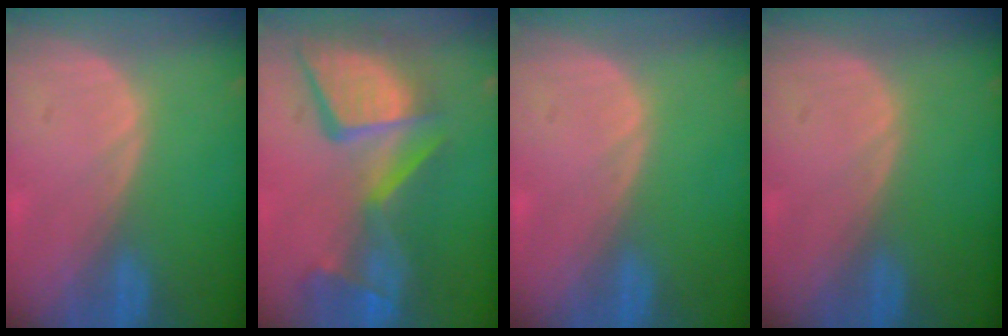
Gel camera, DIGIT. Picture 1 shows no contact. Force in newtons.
{"total": 13.9, "press": 11.3, "slide": 8.1}
{"total": 0.0}
{"total": 0.0}